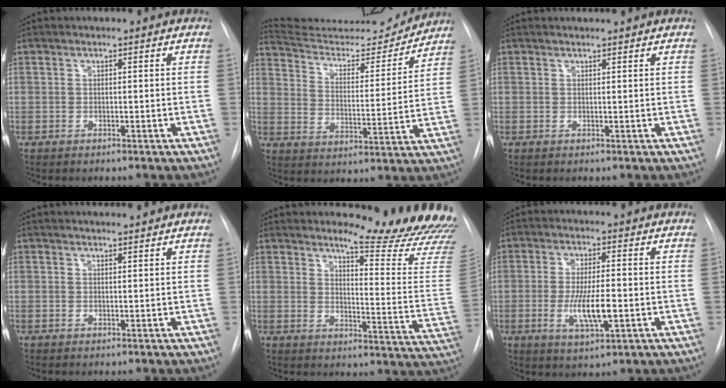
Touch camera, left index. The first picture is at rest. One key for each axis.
{"total": 16.9, "fx": 16.5, "fy": 1.8, "fz": 2.9, "tx": -0.046, "ty": -0.025, "tz": 0.247}
{"total": 1.7, "fx": 1.7, "fy": -0.1, "fz": 0.3, "tx": -0.005, "ty": 0.008, "tz": 0.025}
{"total": 2.7, "fx": 2.6, "fy": 0.0, "fz": 0.6, "tx": -0.008, "ty": 0.010, "tz": 0.034}
{"total": 16.9, "fx": 16.0, "fy": 0.6, "fz": 5.3, "tx": -0.059, "ty": -0.142, "tz": 0.174}
{"total": 7.2, "fx": -1.4, "fy": 1.3, "fz": 6.9, "tx": -0.131, "ty": -0.014, "tz": -0.023}